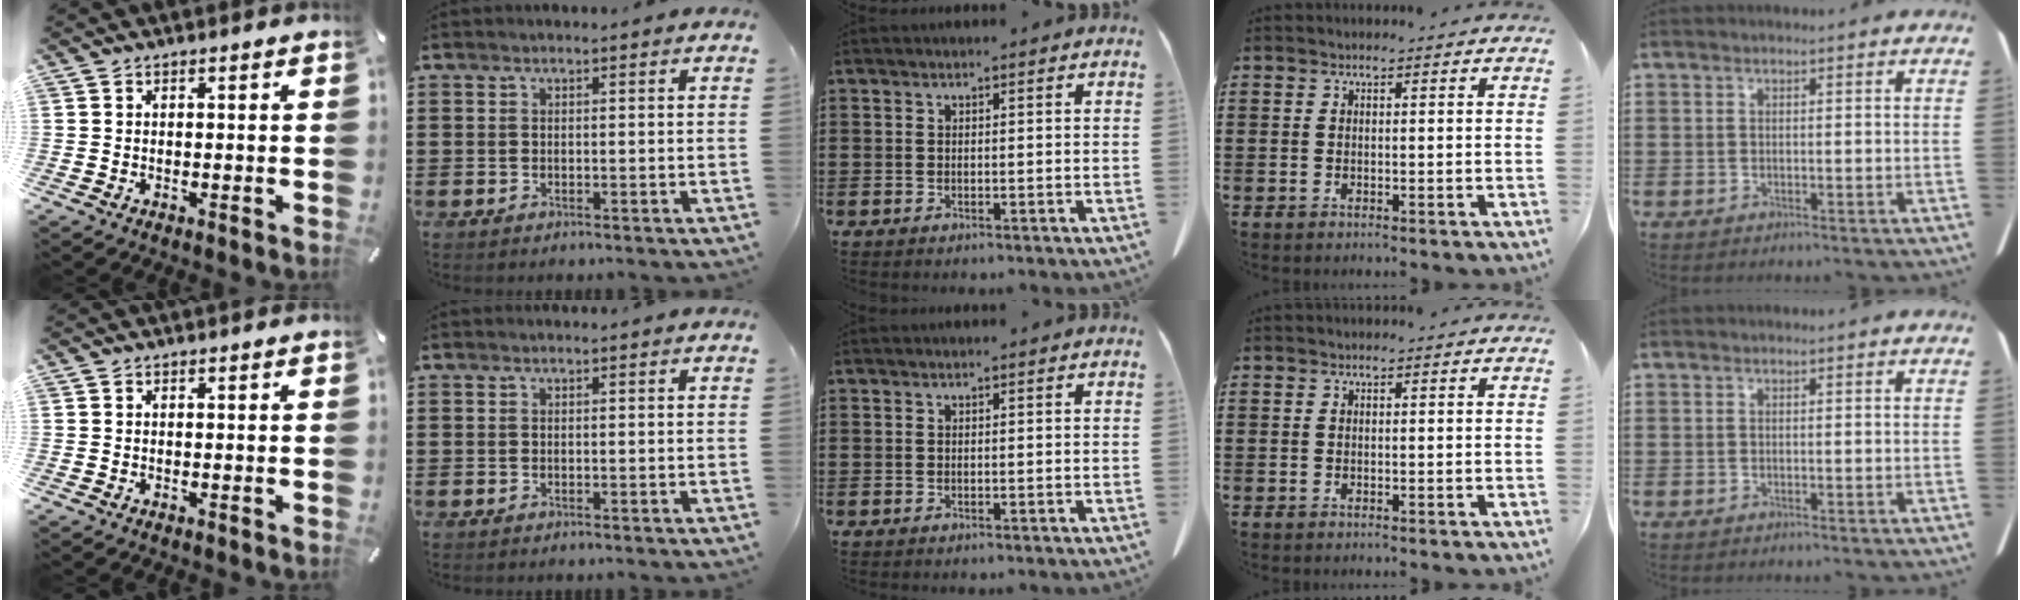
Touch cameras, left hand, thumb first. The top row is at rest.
{}